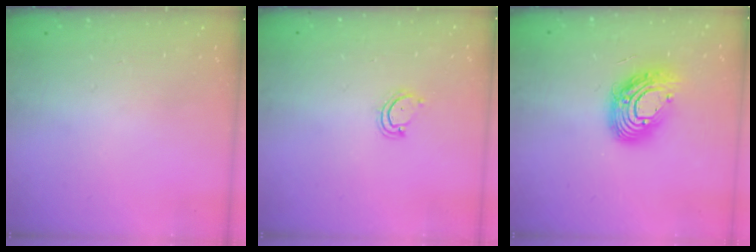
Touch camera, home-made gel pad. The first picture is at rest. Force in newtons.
{"total": 3.6, "press": 3.6, "slide": 0.3}
{"total": 14.4, "press": 14.3, "slide": 1.3}